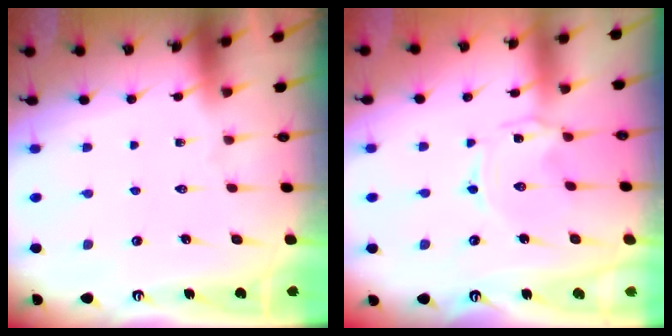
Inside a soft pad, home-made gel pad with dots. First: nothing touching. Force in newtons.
{"total": 0.6, "press": 0.5, "slide": 0.2}